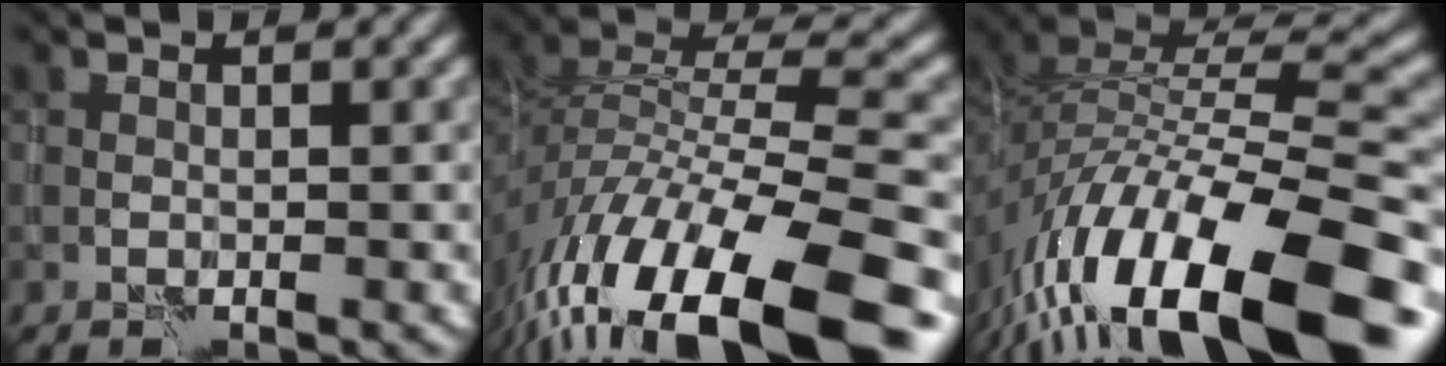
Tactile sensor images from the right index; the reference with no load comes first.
{"total": 15.9, "force": [-9.4, 5.1, 11.8], "torque": [-0.221, 0.006, -0.156]}
{"total": 17.6, "force": [-9.5, 6.2, 13.5], "torque": [-0.230, -0.003, -0.157]}